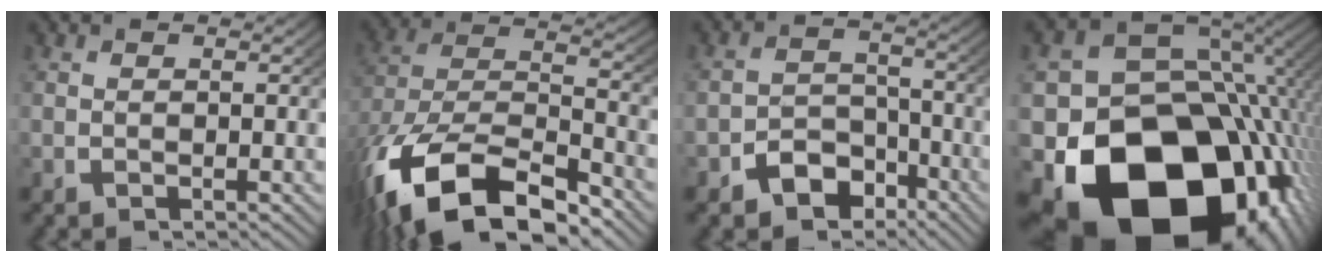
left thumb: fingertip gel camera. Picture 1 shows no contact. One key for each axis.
{"total": 14.6, "fx": -5.9, "fy": 8.8, "fz": 9.9, "tx": -0.222, "ty": -0.056, "tz": -0.068}
{"total": 5.8, "fx": -3.6, "fy": 4.1, "fz": 1.8, "tx": -0.025, "ty": -0.019, "tz": -0.057}
{"total": 27.9, "fx": -8.0, "fy": 18.2, "fz": 19.5, "tx": -0.363, "ty": -0.115, "tz": -0.075}